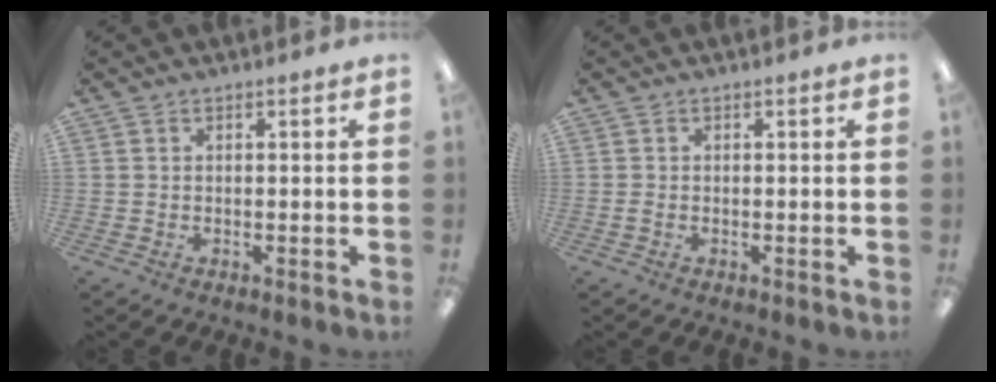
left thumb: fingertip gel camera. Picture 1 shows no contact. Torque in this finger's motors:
{"motor_torque": [-0.02, 0.00, -0.12, -0.14, -0.01]}